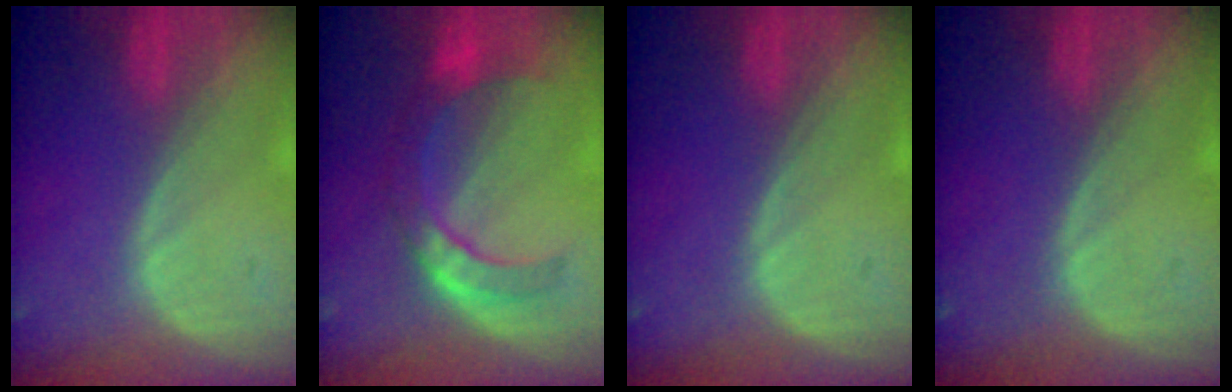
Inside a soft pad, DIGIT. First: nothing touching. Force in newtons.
{"total": 7.5, "press": 7.3, "slide": 1.8}
{"total": 0.0}
{"total": 0.0}